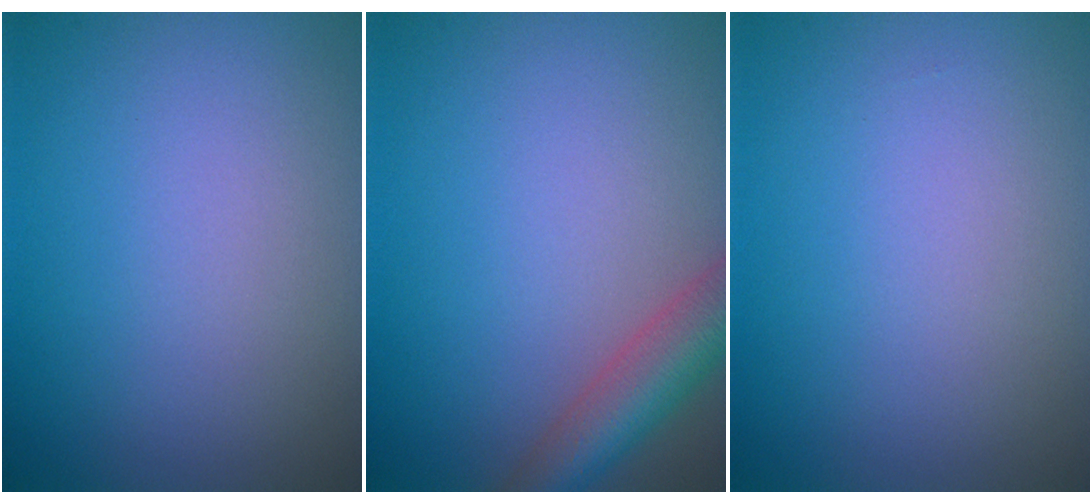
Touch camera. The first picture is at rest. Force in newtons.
{"total": 4.9, "press": 4.9, "slide": 0.2}
{"total": 0.0}